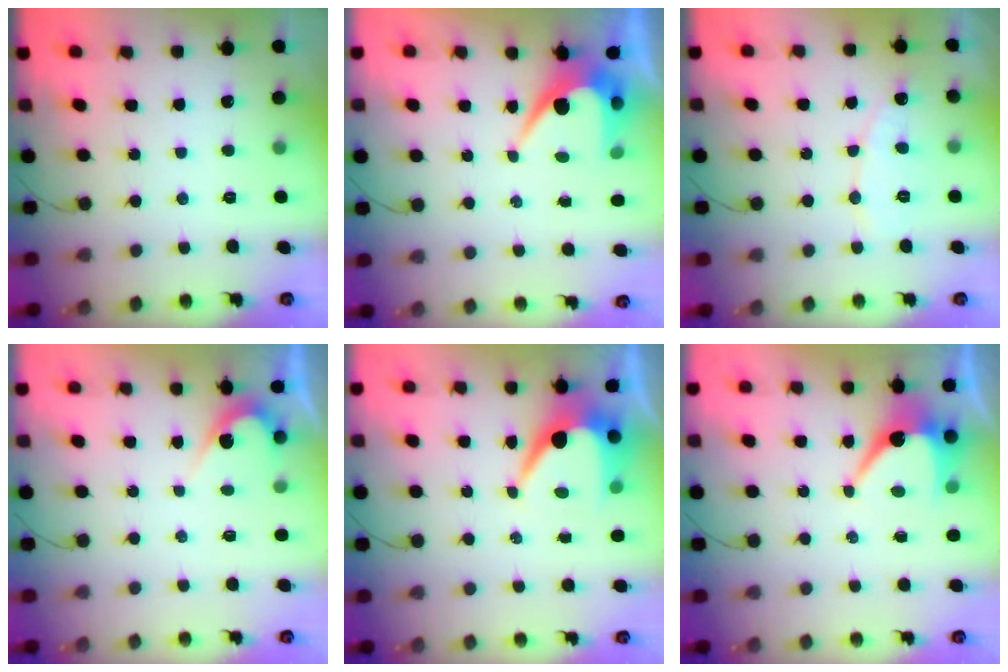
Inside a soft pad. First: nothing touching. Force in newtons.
{"total": 7.5, "press": 7.5, "slide": 0.5}
{"total": 6.6, "press": 6.6, "slide": 0.5}
{"total": 3.8, "press": 3.8, "slide": 0.2}
{"total": 8.0, "press": 8.0, "slide": 0.5}
{"total": 6.9, "press": 6.9, "slide": 0.2}